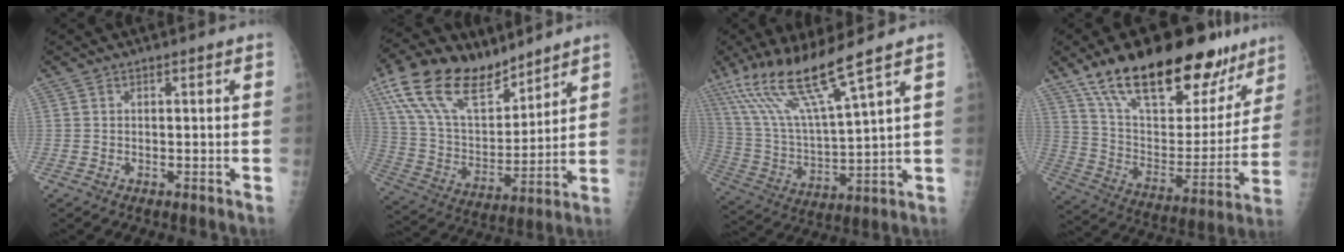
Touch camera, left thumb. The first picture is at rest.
{"total": 20.1, "force": [13.8, 9.3, 11.4], "torque": [-0.186, -0.044, 0.263]}
{"total": 16.3, "force": [10.8, 1.2, 12.2], "torque": [-0.238, -0.051, 0.216]}
{"total": 29.9, "force": [20.5, 12.5, 17.9], "torque": [-0.239, -0.057, 0.330]}